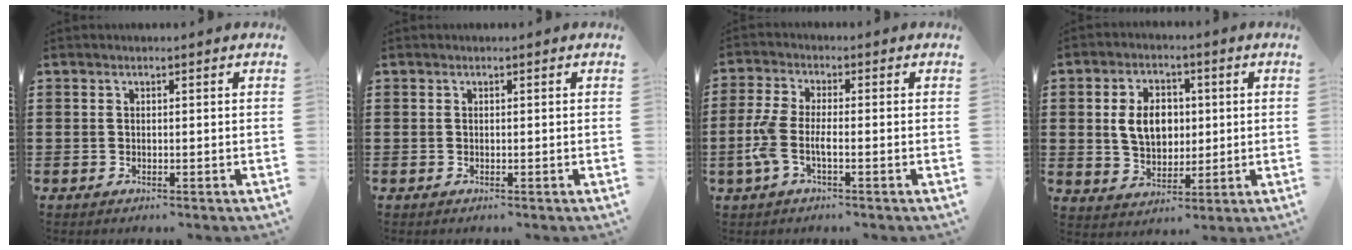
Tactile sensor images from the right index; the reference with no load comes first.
{"total": 0.0}
{"total": 4.8, "force": [-1.6, 1.6, 4.3], "torque": [-0.111, -0.007, -0.039]}
{"total": 7.0, "force": [0.7, 5.1, 4.7], "torque": [-0.096, 0.009, 0.006]}